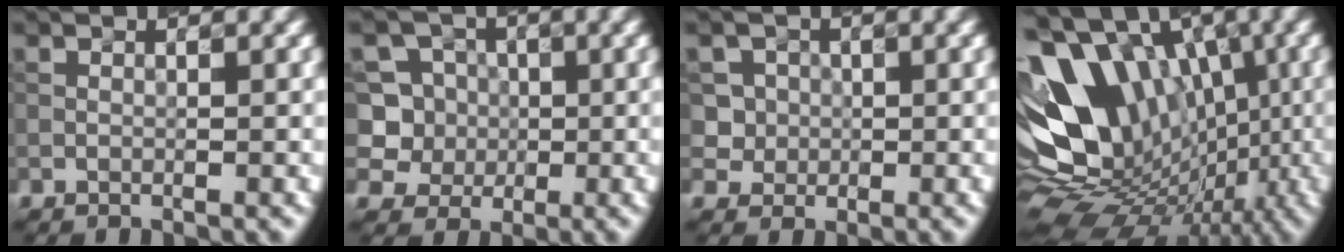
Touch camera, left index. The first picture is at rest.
{"total": 5.7, "force": [0.2, 5.5, 1.6], "torque": [-0.022, 0.025, -0.005]}
{"total": 3.8, "force": [0.8, 3.6, 1.1], "torque": [-0.012, 0.011, 0.017]}
{"total": 15.1, "force": [0.4, 11.2, 10.1], "torque": [-0.184, 0.015, 0.001]}